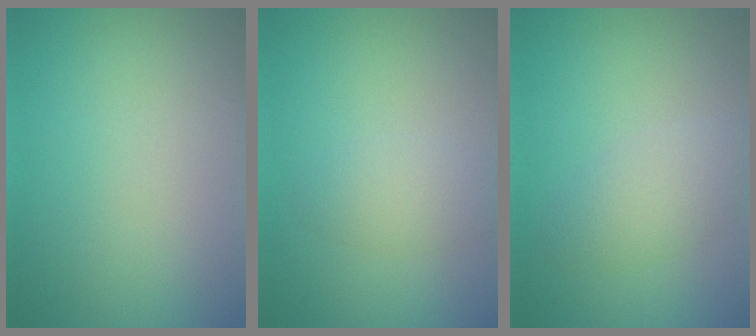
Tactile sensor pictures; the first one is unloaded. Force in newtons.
{"total": 2.2, "press": 2.1, "slide": 0.1}
{"total": 2.9, "press": 2.9, "slide": 0.2}